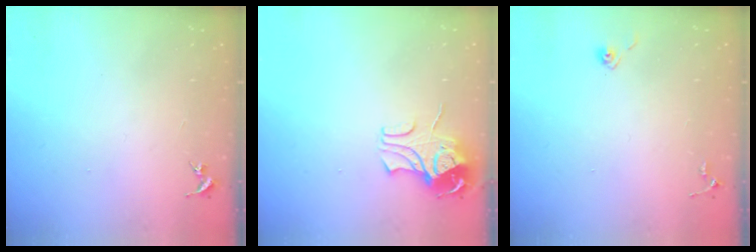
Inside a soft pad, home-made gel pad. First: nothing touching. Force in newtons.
{"total": 9.0, "press": 8.9, "slide": 1.0}
{"total": 4.8, "press": 4.8, "slide": 0.4}